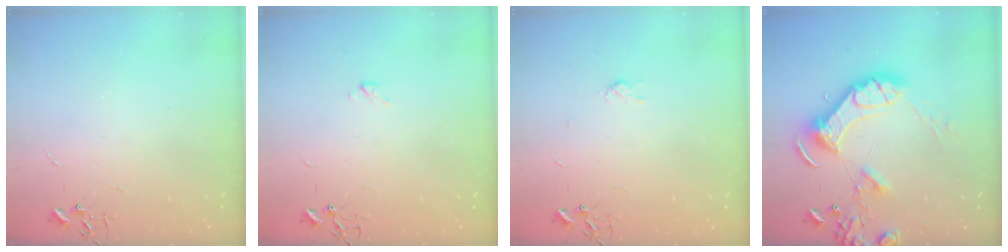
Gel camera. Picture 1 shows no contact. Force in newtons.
{"total": 2.2, "press": 2.2, "slide": 0.4}
{"total": 3.0, "press": 2.9, "slide": 0.6}
{"total": 16.6, "press": 16.4, "slide": 2.4}